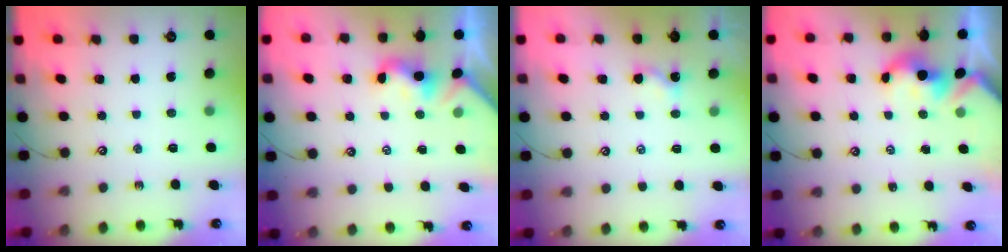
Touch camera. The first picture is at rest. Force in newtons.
{"total": 2.0, "press": 1.9, "slide": 0.5}
{"total": 3.2, "press": 3.2, "slide": 0.0}
{"total": 1.6, "press": 1.6, "slide": 0.1}